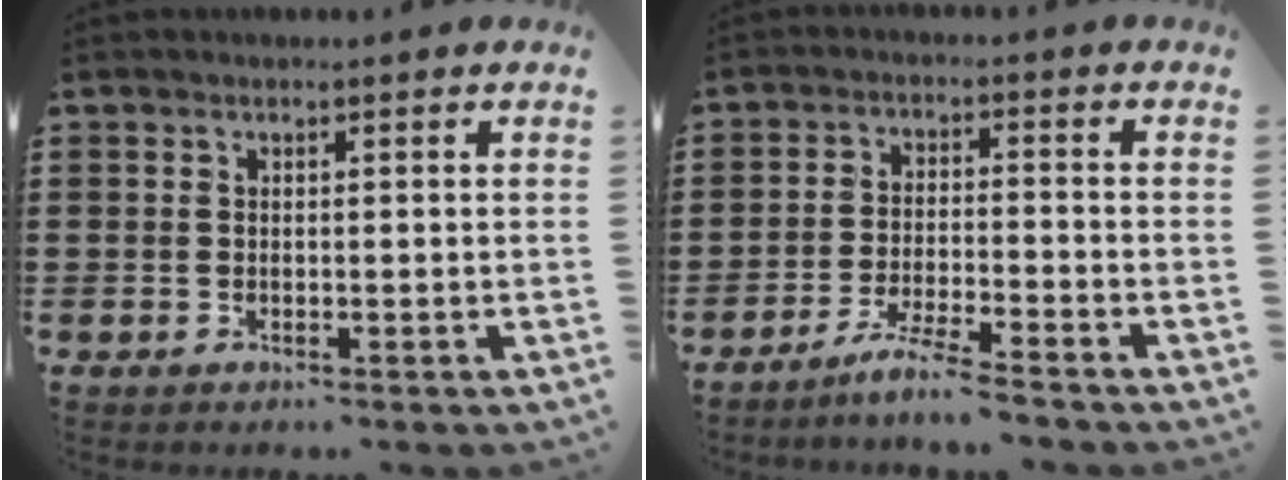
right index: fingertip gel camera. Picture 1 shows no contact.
{"total": 5.2, "force": [-4.7, -0.7, 2.0], "torque": [-0.047, -0.013, -0.092]}